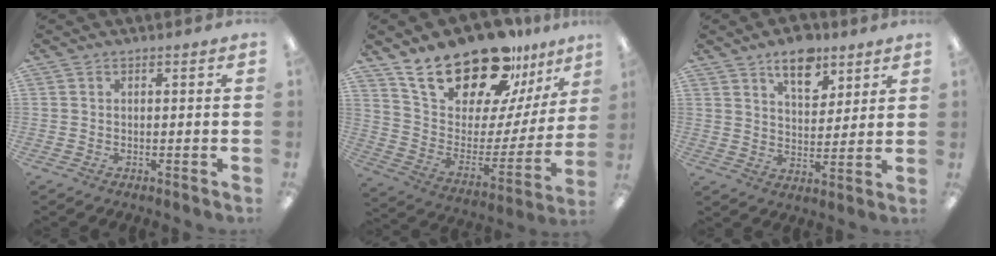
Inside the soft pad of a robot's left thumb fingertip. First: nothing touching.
{"total": 24.6, "force": [19.8, 9.6, 11.0], "torque": [-0.183, -0.133, 0.351]}
{"total": 10.2, "force": [7.2, 5.1, 5.1], "torque": [-0.064, -0.037, 0.124]}